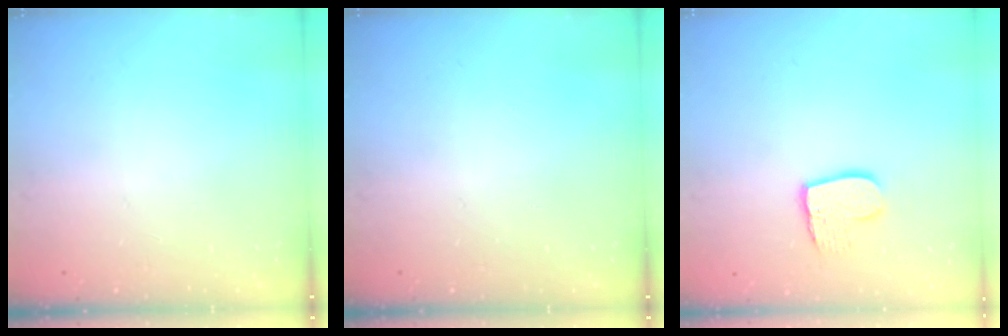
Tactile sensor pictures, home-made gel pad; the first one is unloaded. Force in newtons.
{"total": 0.0}
{"total": 9.8, "press": 9.8, "slide": 0.9}